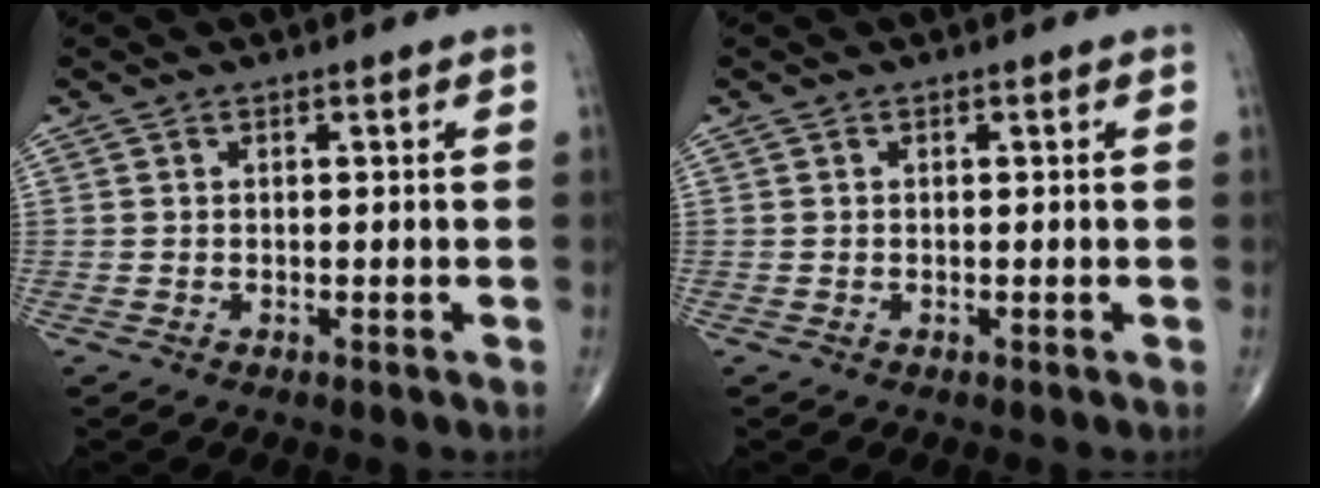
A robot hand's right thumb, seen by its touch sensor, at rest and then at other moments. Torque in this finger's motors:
{"motor_torque": [-0.12, -0.09, 0.03, -0.02, 0.03]}